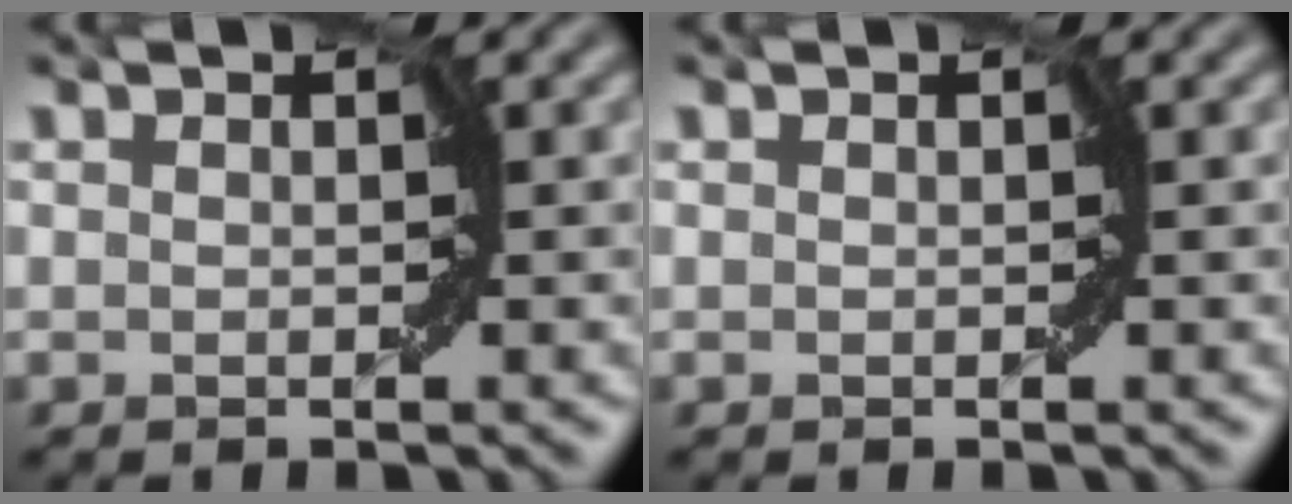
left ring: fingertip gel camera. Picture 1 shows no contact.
{"total": 0.0}